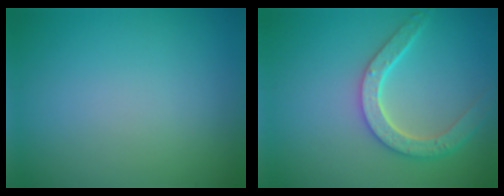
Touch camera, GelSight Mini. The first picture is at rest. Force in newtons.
{"total": 4.5, "press": 3.8, "slide": 2.5}